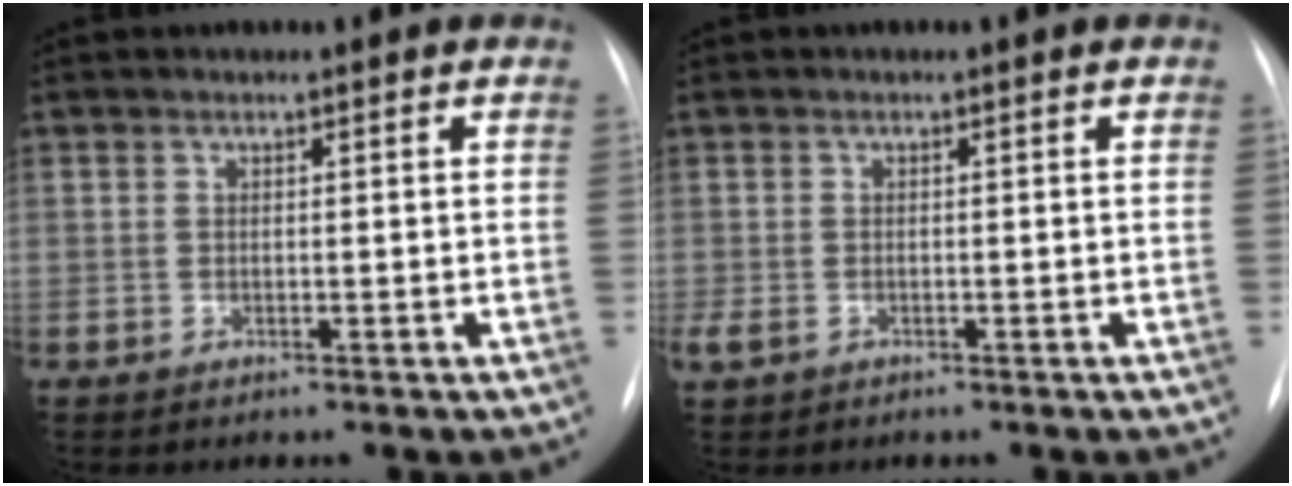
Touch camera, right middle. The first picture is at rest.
{"total": 2.1, "force": [-0.8, 1.4, 1.3], "torque": [-0.033, -0.002, -0.008]}